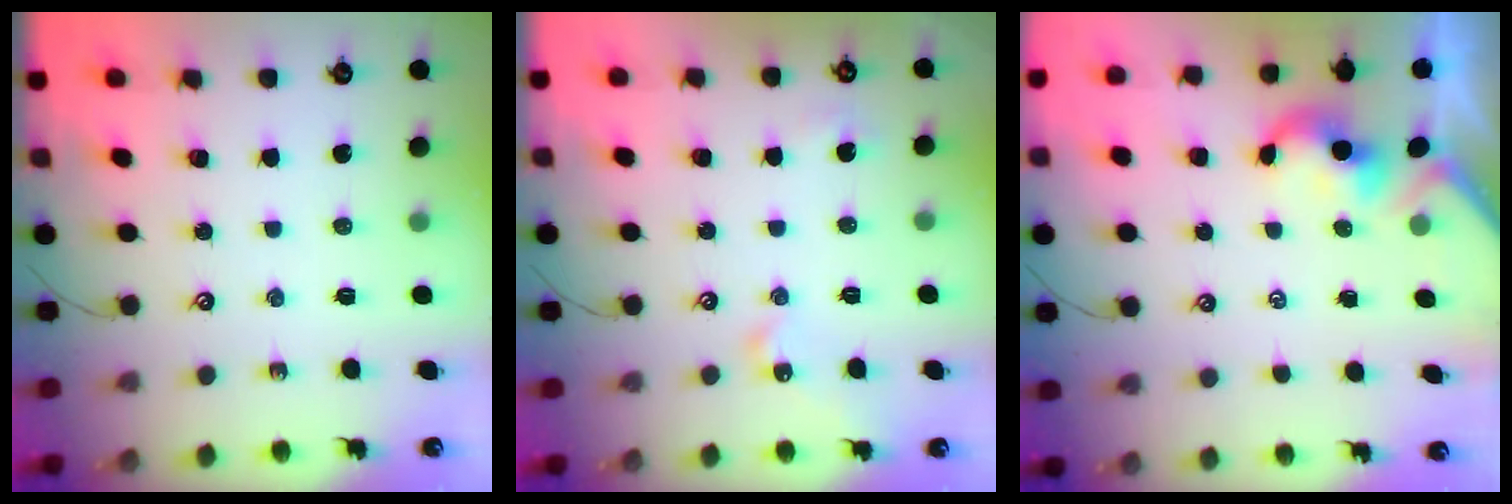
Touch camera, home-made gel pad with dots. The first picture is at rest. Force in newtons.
{"total": 6.1, "press": 6.1, "slide": 0.2}
{"total": 0.0}